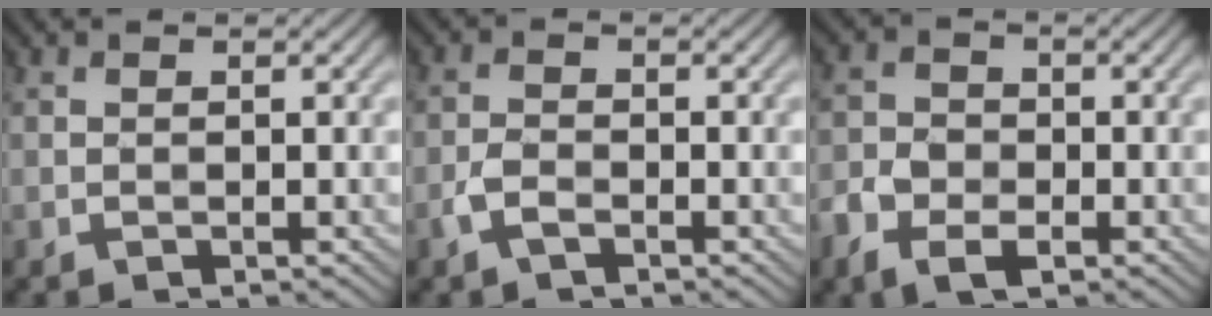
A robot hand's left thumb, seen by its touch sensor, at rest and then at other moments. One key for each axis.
{"total": 2.2, "fx": -1.4, "fy": 1.0, "fz": 1.5, "tx": -0.035, "ty": 0.000, "tz": -0.033}
{"total": 5.4, "fx": -2.9, "fy": 3.3, "fz": 3.0, "tx": -0.063, "ty": -0.006, "tz": -0.061}